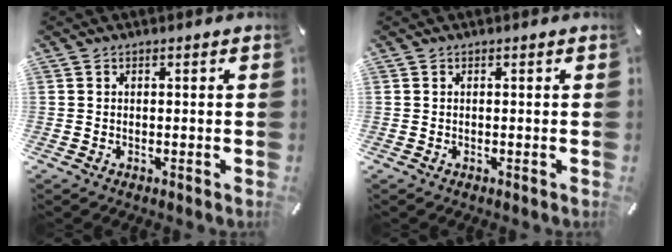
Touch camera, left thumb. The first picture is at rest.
{"total": 0.0}